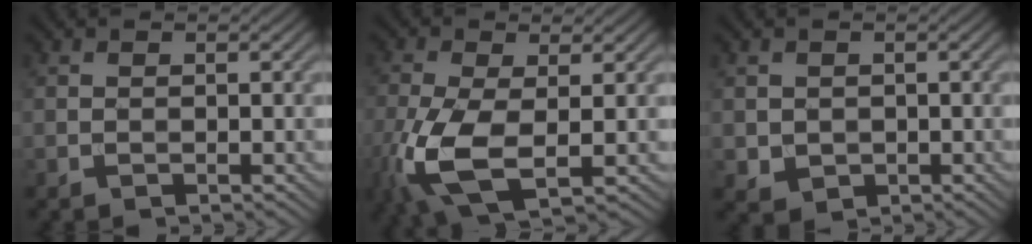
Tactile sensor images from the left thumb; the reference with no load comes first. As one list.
[{"total": 10.0, "force": [-2.3, 4.7, 8.5], "torque": [-0.223, -0.020, -0.043]}, {"total": 2.3, "force": [0.1, 2.2, 0.7], "torque": [-0.026, -0.006, 0.001]}]